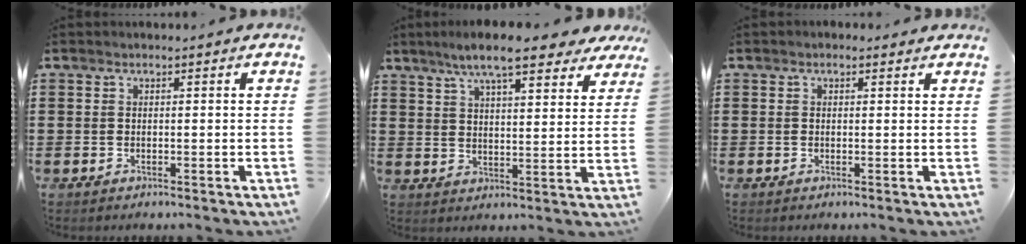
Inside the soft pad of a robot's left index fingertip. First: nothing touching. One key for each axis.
{"total": 9.3, "fx": 7.5, "fy": 1.4, "fz": 5.4, "tx": -0.109, "ty": -0.018, "tz": 0.133}
{"total": 0.7, "fx": 0.2, "fy": 0.5, "fz": 0.4, "tx": -0.009, "ty": 0.005, "tz": 0.003}